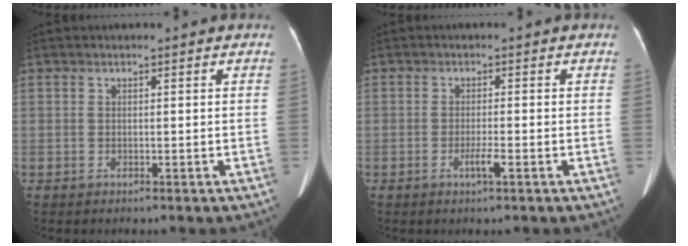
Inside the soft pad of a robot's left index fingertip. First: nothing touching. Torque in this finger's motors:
{"motor_torque": [0.56, 0.18, 0.21, 0.07]}